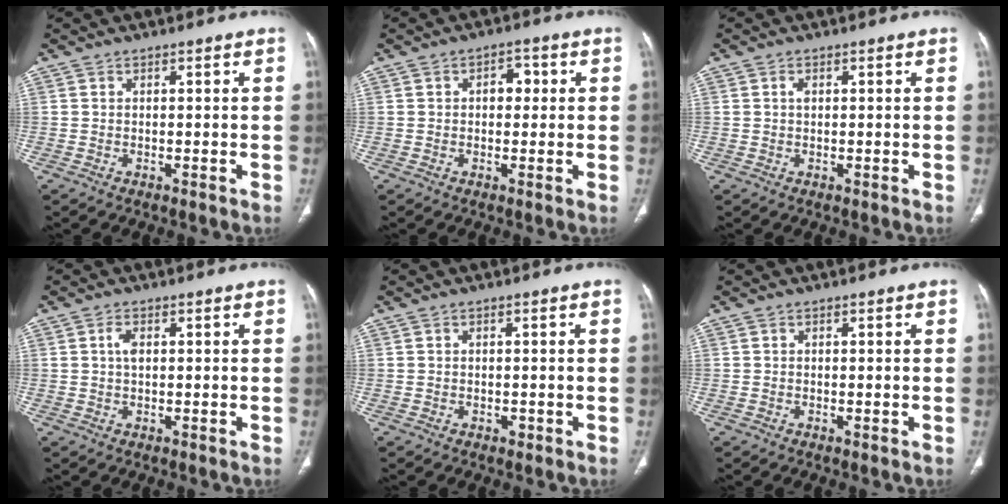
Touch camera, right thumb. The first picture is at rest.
{"total": 3.5, "force": [0.5, 2.4, 2.5], "torque": [-0.020, 0.009, 0.003]}
{"total": 0.9, "force": [0.2, 0.6, 0.6], "torque": [-0.012, 0.002, 0.005]}
{"total": 2.1, "force": [0.4, 1.2, 1.7], "torque": [-0.034, 0.004, 0.008]}
{"total": 0.9, "force": [-0.3, 0.7, 0.5], "torque": [-0.005, 0.000, -0.003]}
{"total": 0.0}